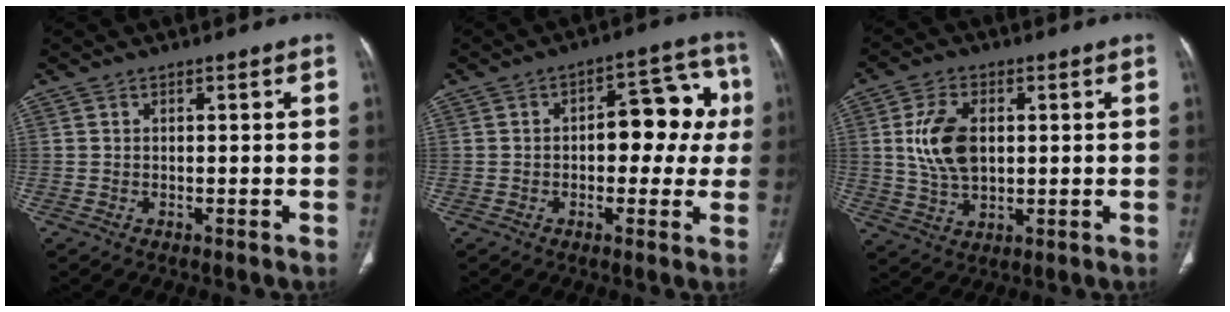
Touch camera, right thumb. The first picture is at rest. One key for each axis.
{"total": 11.9, "fx": 0.8, "fy": 6.8, "fz": 9.8, "tx": -0.070, "ty": 0.036, "tz": 0.003}
{"total": 9.9, "fx": 1.5, "fy": 6.1, "fz": 7.7, "tx": -0.144, "ty": -0.004, "tz": 0.036}